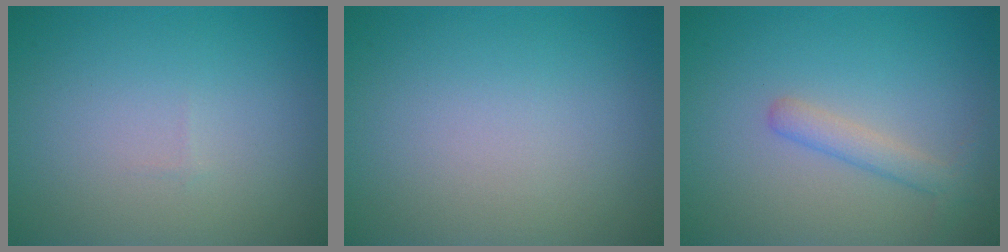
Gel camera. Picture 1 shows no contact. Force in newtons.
{"total": 0.0}
{"total": 2.0, "press": 2.0, "slide": 0.1}